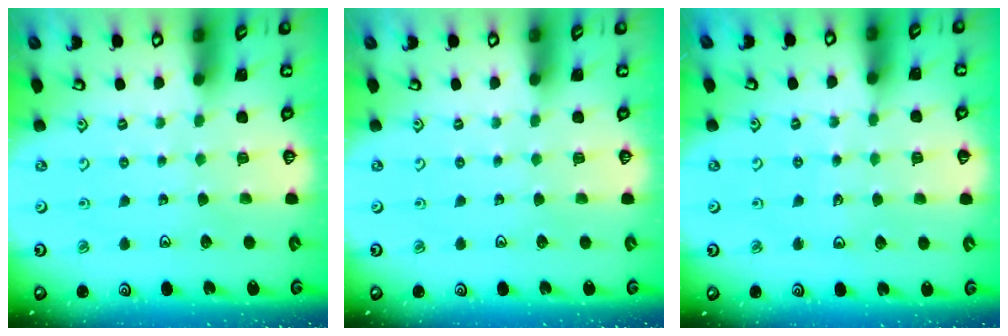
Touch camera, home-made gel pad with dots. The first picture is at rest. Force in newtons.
{"total": 0.0}
{"total": 4.6, "press": 4.3, "slide": 1.4}